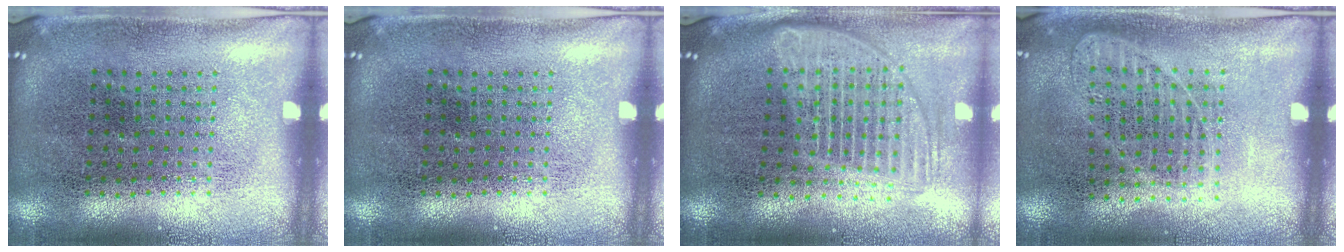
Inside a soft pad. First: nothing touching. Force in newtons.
{"total": 0.0}
{"total": 1.8, "press": 1.5, "slide": 0.9}
{"total": 0.9, "press": 0.9, "slide": 0.1}